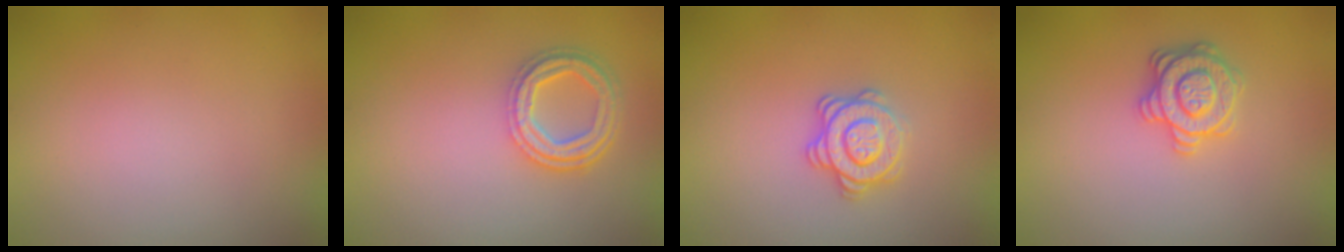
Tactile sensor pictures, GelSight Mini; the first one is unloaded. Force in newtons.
{"total": 4.1, "press": 3.2, "slide": 2.6}
{"total": 3.1, "press": 2.8, "slide": 1.3}
{"total": 2.9, "press": 2.8, "slide": 0.6}